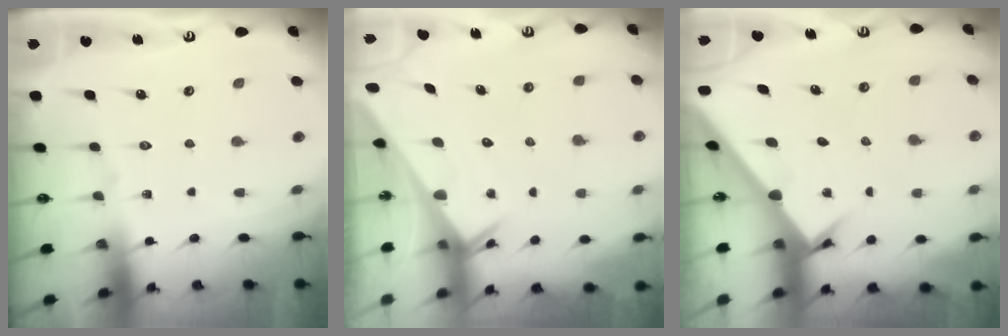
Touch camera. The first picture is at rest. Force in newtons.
{"total": 2.5, "press": 2.5, "slide": 0.1}
{"total": 2.6, "press": 2.5, "slide": 0.3}